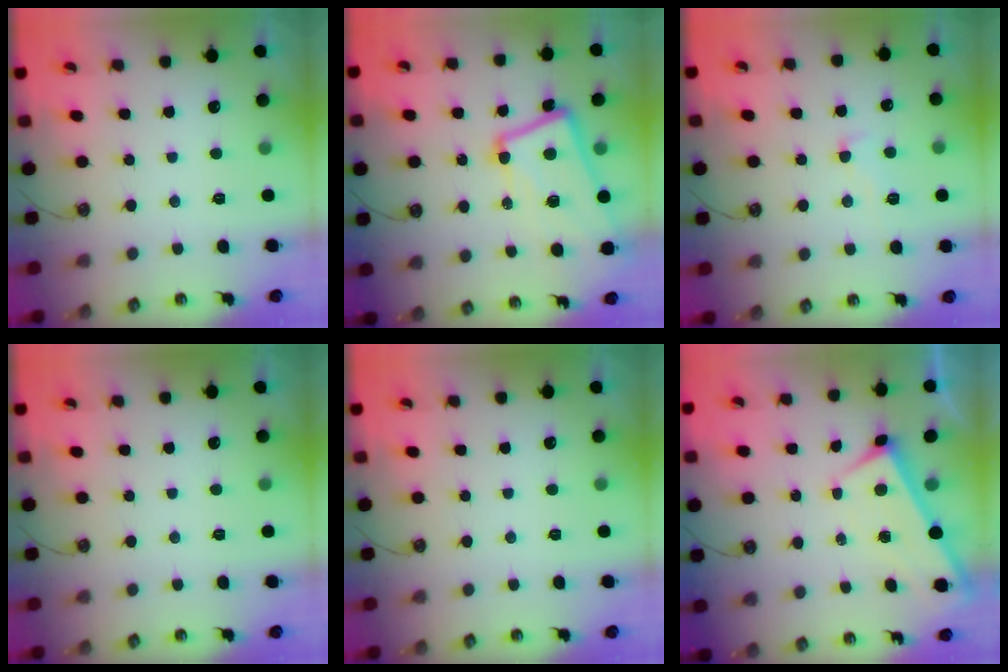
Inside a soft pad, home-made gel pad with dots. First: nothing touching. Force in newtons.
{"total": 12.2, "press": 12.0, "slide": 2.0}
{"total": 0.8, "press": 0.5, "slide": 0.6}
{"total": 0.0}
{"total": 0.0}
{"total": 1.7, "press": 1.7, "slide": 0.1}